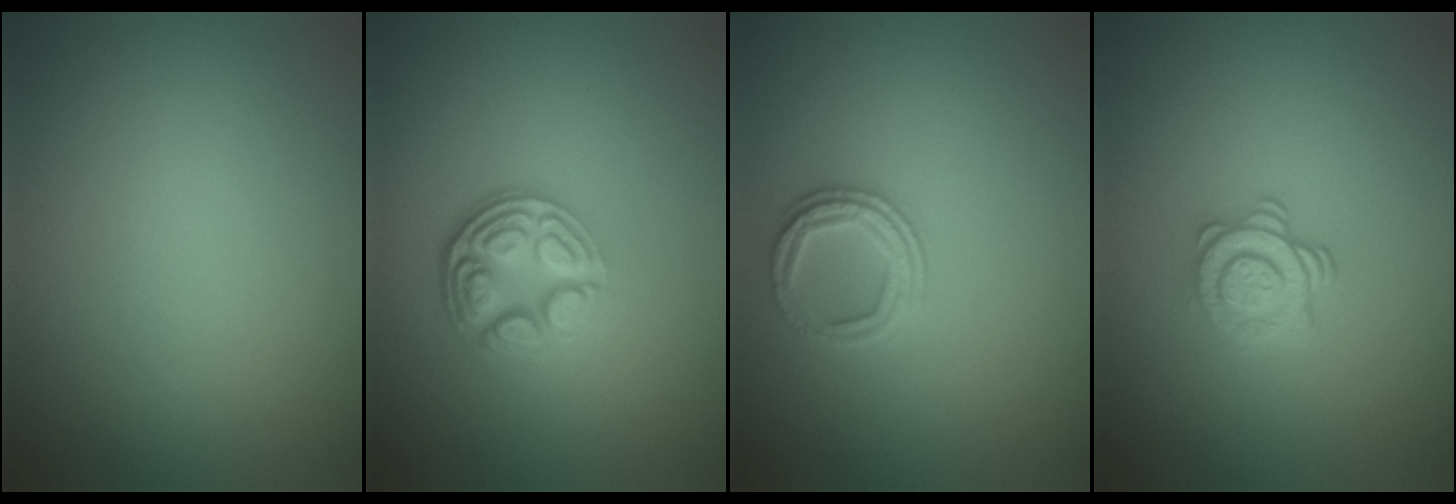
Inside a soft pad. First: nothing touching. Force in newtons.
{"total": 4.8, "press": 3.5, "slide": 3.3}
{"total": 2.4, "press": 2.4, "slide": 0.4}
{"total": 2.9, "press": 2.5, "slide": 1.3}